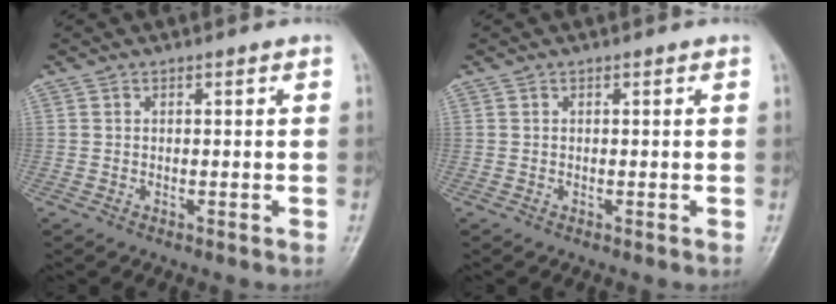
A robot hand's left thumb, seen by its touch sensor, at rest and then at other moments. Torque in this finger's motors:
{"motor_torque": [-0.05, 0.00, 0.01, 0.05, 0.00]}